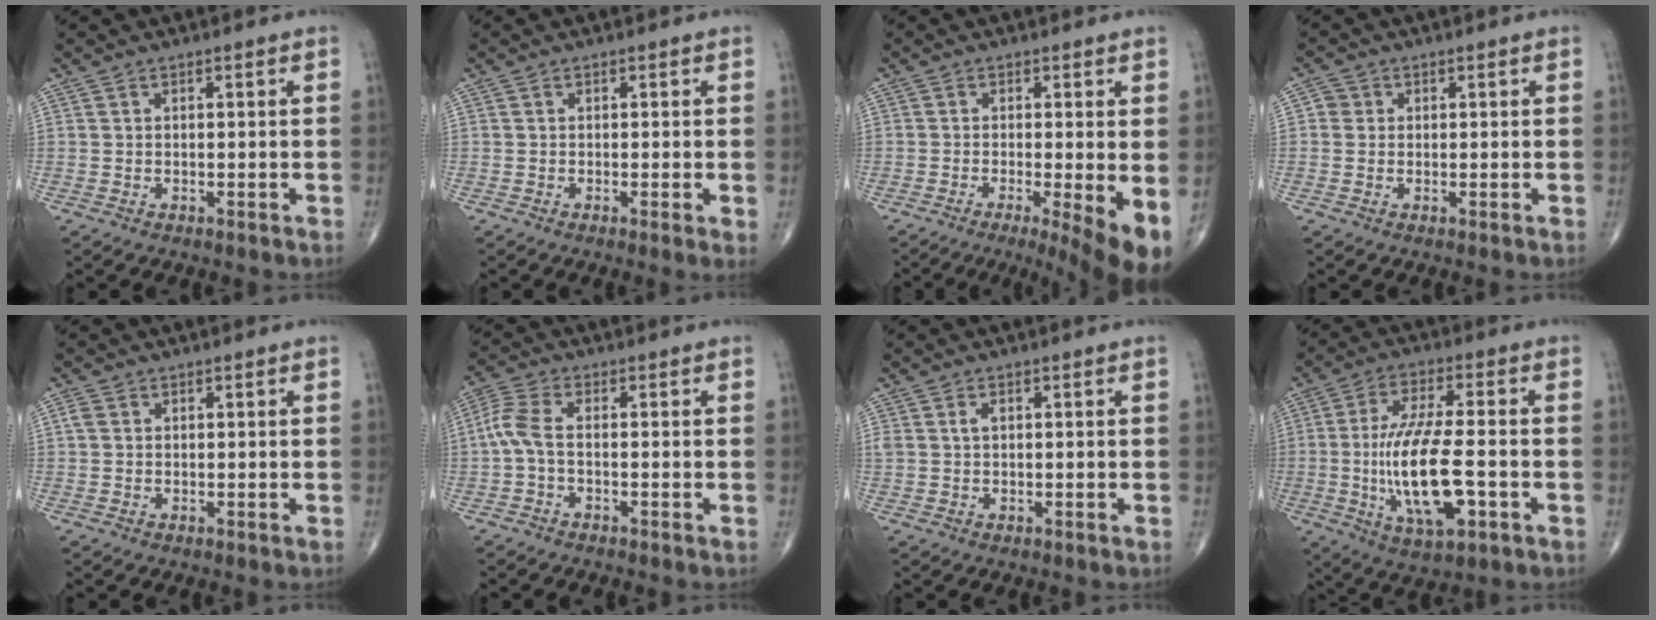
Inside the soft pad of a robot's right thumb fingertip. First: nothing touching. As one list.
[{"total": 1.7, "force": [-0.3, 0.1, 1.7], "torque": [-0.034, -0.007, -0.007]}, {"total": 9.4, "force": [-3.0, 1.9, 8.7], "torque": [-0.129, -0.020, -0.046]}, {"total": 2.1, "force": [0.2, 2.0, 0.5], "torque": [0.003, 0.004, -0.001]}, {"total": 1.5, "force": [0.3, 1.3, 0.8], "torque": [-0.020, 0.005, 0.007]}, {"total": 5.0, "force": [-0.8, 2.0, 4.4], "torque": [-0.118, 0.016, -0.026]}, {"total": 1.6, "force": [0.5, 1.1, 1.1], "torque": [-0.021, 0.007, 0.012]}, {"total": 15.7, "force": [-3.1, 5.2, 14.5], "torque": [-0.280, 0.005, -0.051]}]